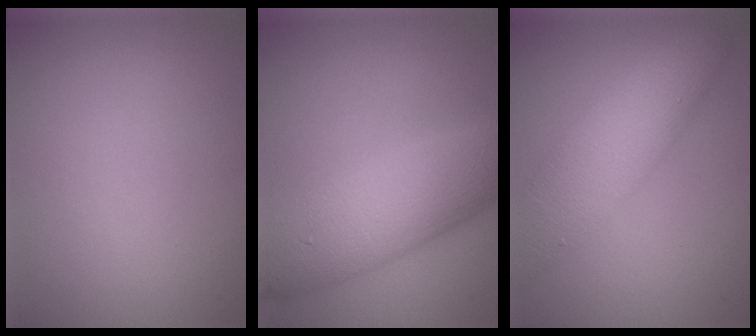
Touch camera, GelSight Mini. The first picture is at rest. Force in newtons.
{"total": 7.7, "press": 7.7, "slide": 0.1}
{"total": 7.0, "press": 7.0, "slide": 0.2}